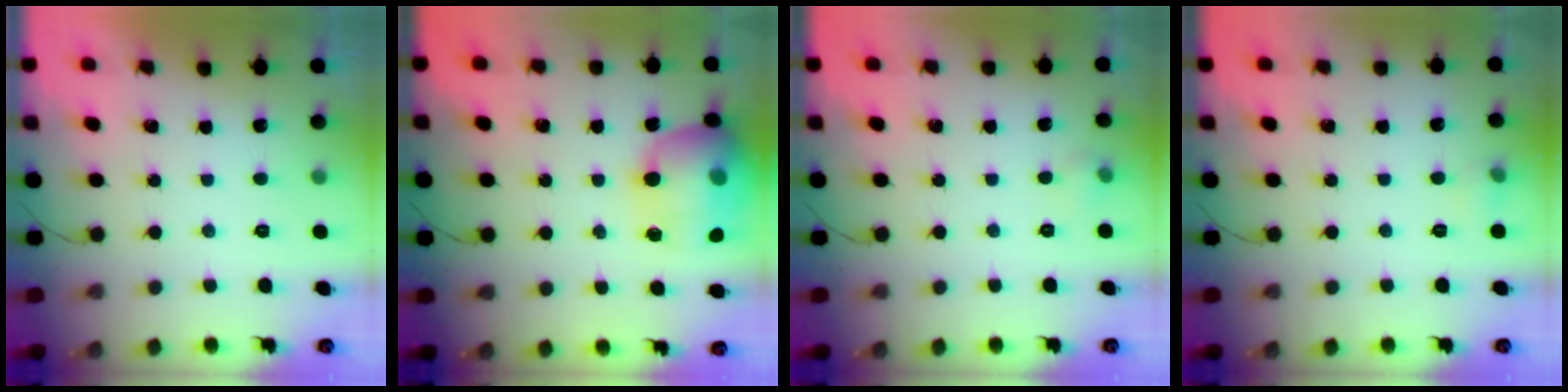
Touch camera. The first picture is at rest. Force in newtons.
{"total": 19.5, "press": 19.4, "slide": 2.4}
{"total": 3.8, "press": 3.5, "slide": 1.5}
{"total": 4.2, "press": 3.8, "slide": 1.7}